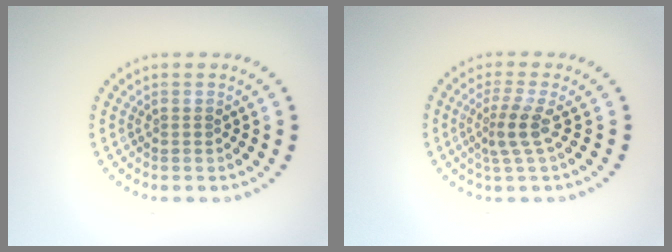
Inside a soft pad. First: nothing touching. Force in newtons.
{"total": 2.4, "press": 1.7, "slide": 1.7}